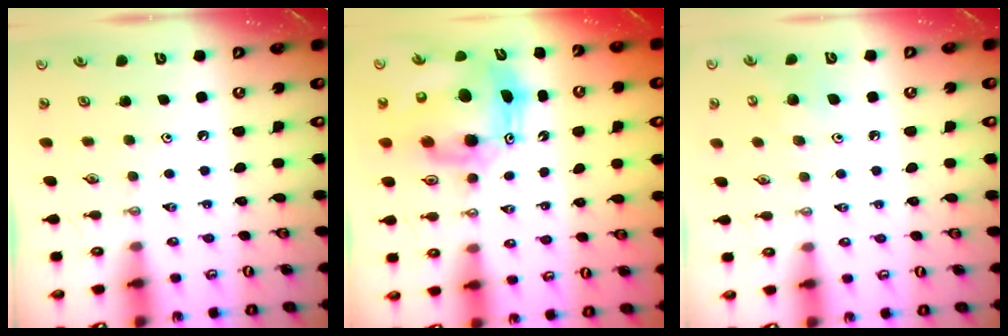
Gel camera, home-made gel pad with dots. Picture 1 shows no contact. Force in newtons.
{"total": 12.6, "press": 12.5, "slide": 1.3}
{"total": 6.9, "press": 6.8, "slide": 0.8}